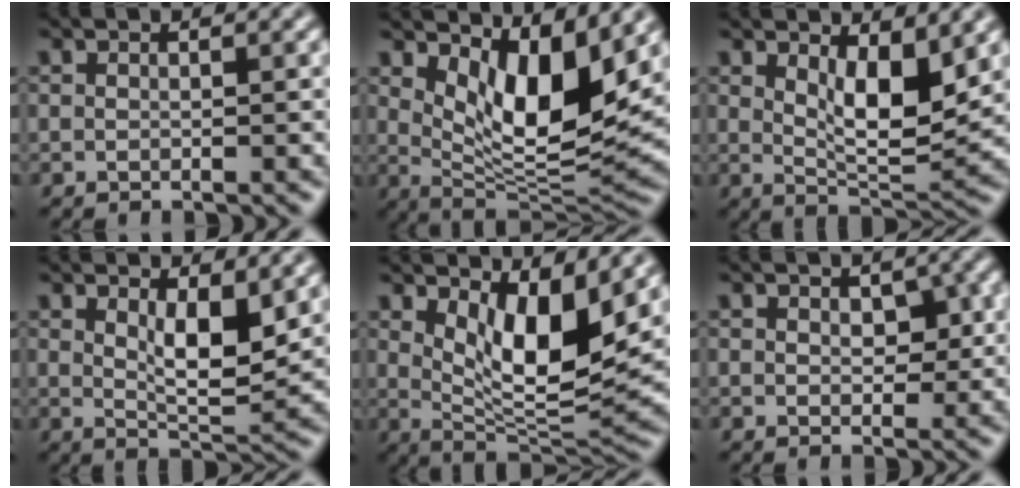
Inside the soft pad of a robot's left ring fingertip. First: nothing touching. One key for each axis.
{"total": 8.4, "fx": 3.2, "fy": 3.2, "fz": 7.1, "tx": -0.121, "ty": -0.027, "tz": 0.058}
{"total": 5.4, "fx": 1.9, "fy": 1.9, "fz": 4.7, "tx": -0.077, "ty": -0.013, "tz": 0.036}
{"total": 4.4, "fx": 1.5, "fy": 1.4, "fz": 4.0, "tx": -0.069, "ty": -0.010, "tz": 0.030}
{"total": 7.6, "fx": 2.7, "fy": 2.7, "fz": 6.5, "tx": -0.113, "ty": -0.025, "tz": 0.051}
{"total": 2.2, "fx": 0.6, "fy": 1.3, "fz": 1.6, "tx": -0.018, "ty": -0.004, "tz": 0.013}